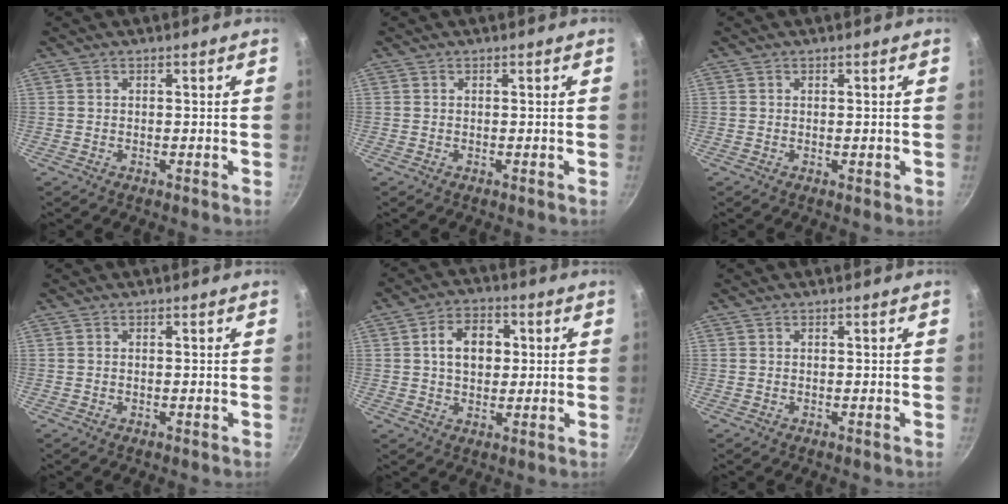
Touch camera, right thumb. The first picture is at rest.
{"total": 0.0}
{"total": 0.8, "force": [0.0, 0.3, 0.7], "torque": [-0.007, -0.001, -0.001]}
{"total": 0.0}
{"total": 8.8, "force": [1.4, 6.4, 5.9], "torque": [-0.071, 0.010, 0.016]}
{"total": 0.0}